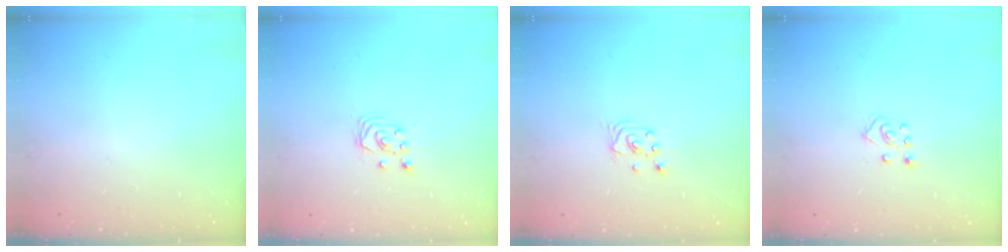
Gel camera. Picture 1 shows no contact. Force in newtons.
{"total": 2.9, "press": 2.8, "slide": 0.3}
{"total": 1.6, "press": 1.6, "slide": 0.0}
{"total": 5.0, "press": 4.9, "slide": 0.4}